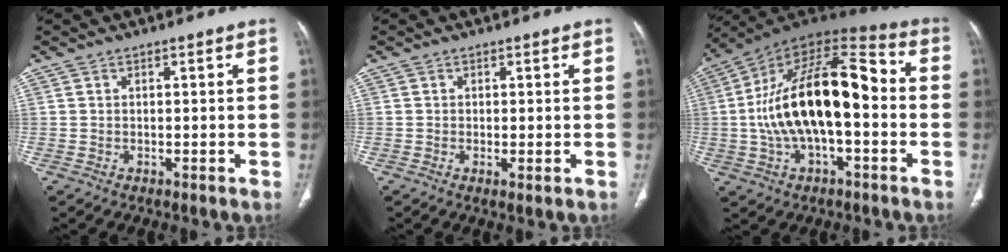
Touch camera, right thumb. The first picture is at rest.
{"total": 1.2, "force": [-0.2, 0.4, 1.1], "torque": [-0.026, -0.006, -0.005]}
{"total": 23.3, "force": [-1.3, 10.9, 20.5], "torque": [-0.353, 0.049, -0.026]}